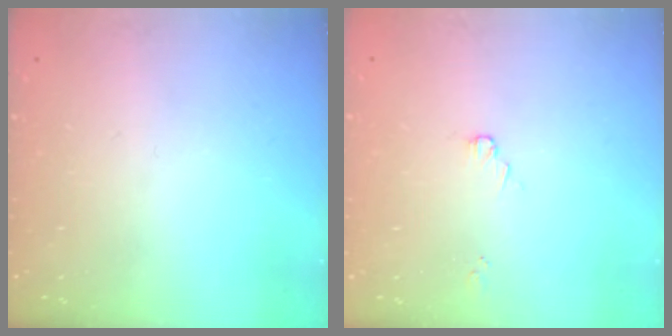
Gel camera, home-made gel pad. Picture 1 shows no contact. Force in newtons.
{"total": 0.9, "press": 0.8, "slide": 0.2}